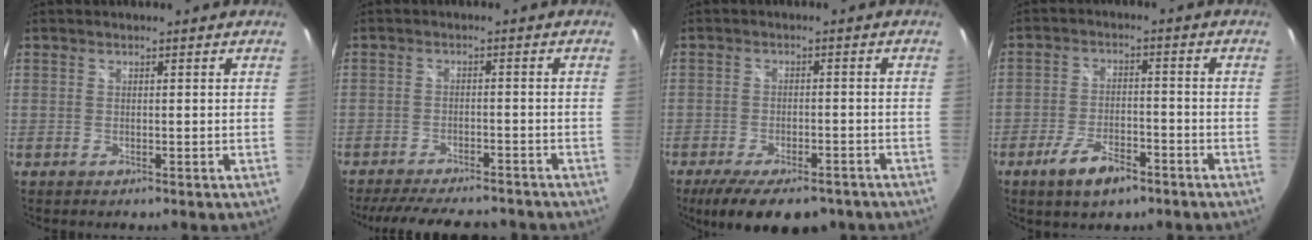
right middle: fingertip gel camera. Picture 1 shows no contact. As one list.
[{"total": 14.8, "force": [-12.7, 3.9, 6.5], "torque": [-0.133, -0.012, -0.179]}, {"total": 13.3, "force": [-10.0, 4.8, 7.4], "torque": [-0.148, -0.030, -0.146]}, {"total": 8.1, "force": [-5.2, 3.1, 5.4], "torque": [-0.119, -0.006, -0.087]}]